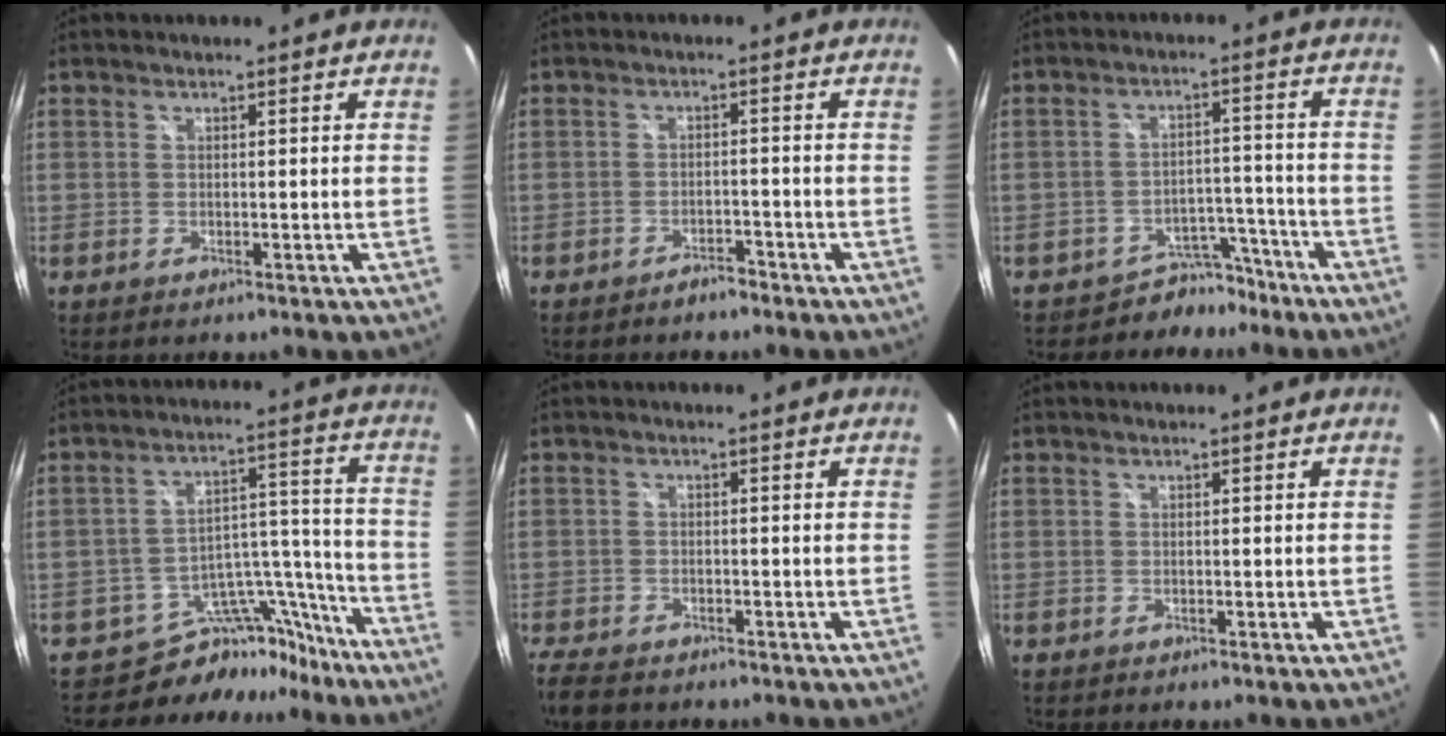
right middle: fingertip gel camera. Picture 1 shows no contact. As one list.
[{"total": 2.8, "force": [-2.5, 1.0, 0.8], "torque": [-0.022, 0.001, -0.036]}, {"total": 6.2, "force": [-5.2, 3.4, 0.1], "torque": [0.003, 0.027, -0.076]}, {"total": 13.1, "force": [-11.5, 6.1, 0.9], "torque": [0.000, 0.073, -0.171]}, {"total": 5.7, "force": [-4.9, 1.9, 2.3], "torque": [-0.068, -0.026, -0.093]}, {"total": 0.0}]